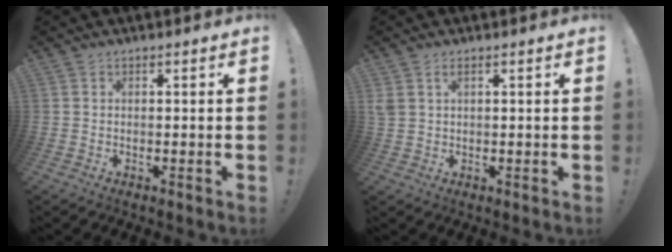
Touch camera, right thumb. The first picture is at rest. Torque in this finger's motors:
{"motor_torque": [0.14, 0.45, 0.21, 0.12, 0.00]}